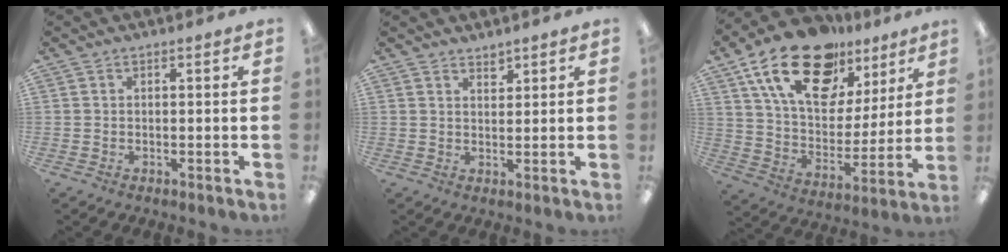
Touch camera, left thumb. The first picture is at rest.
{"total": 2.4, "force": [2.2, 0.9, 0.2], "torque": [0.010, -0.017, 0.039]}
{"total": 23.1, "force": [14.5, 12.4, 13.0], "torque": [-0.220, -0.070, 0.258]}